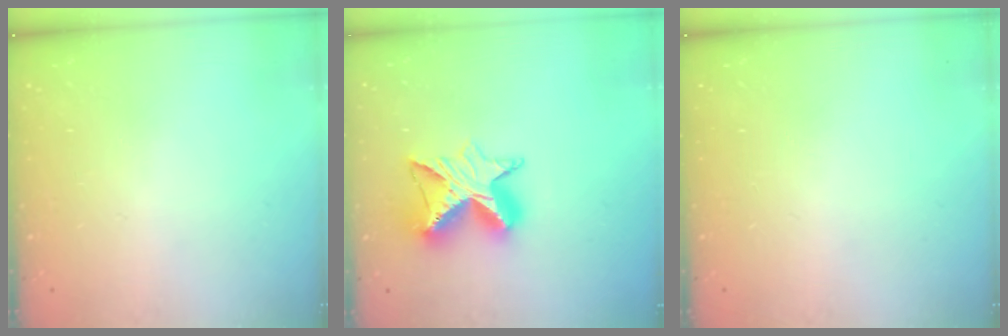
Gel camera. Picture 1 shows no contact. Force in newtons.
{"total": 11.4, "press": 11.3, "slide": 1.0}
{"total": 0.0}